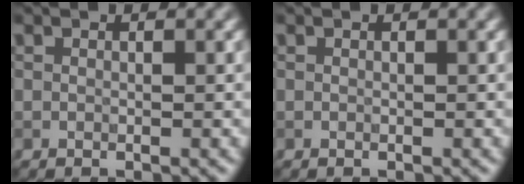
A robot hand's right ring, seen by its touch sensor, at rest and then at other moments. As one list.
[{"total": 0.0}]